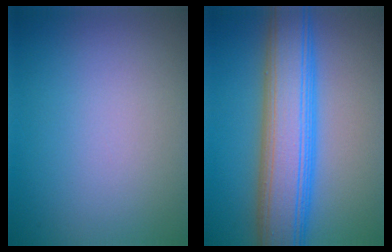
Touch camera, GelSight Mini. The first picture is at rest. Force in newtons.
{"total": 9.3, "press": 9.3, "slide": 0.5}